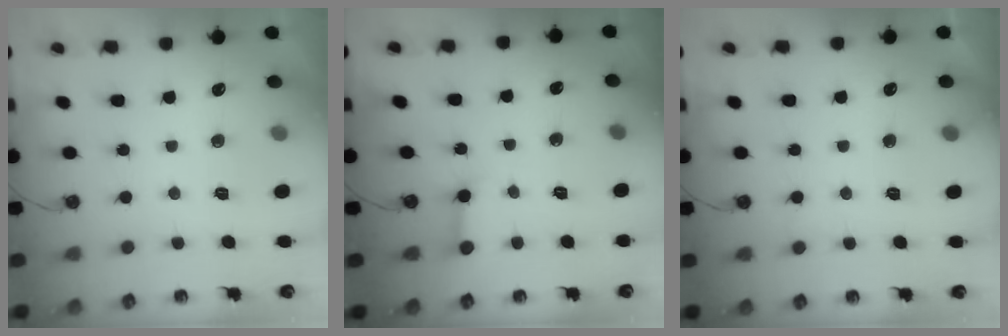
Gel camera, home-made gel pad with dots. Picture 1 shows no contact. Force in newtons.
{"total": 3.9, "press": 3.9, "slide": 0.5}
{"total": 5.6, "press": 5.6, "slide": 0.4}